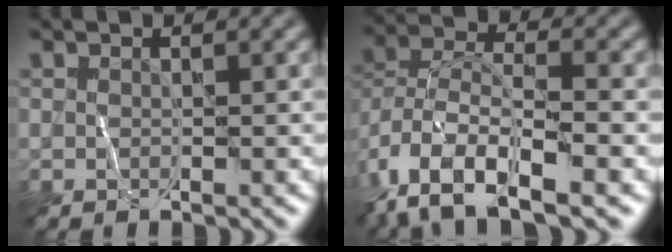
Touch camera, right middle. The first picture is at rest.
{"total": 10.7, "force": [-6.1, 4.6, 7.6], "torque": [-0.148, -0.004, -0.118]}